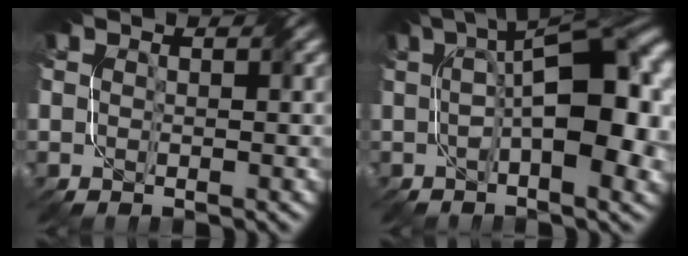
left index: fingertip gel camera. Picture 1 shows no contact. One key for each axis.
{"total": 12.3, "fx": 0.9, "fy": 4.7, "fz": 11.3, "tx": -0.162, "ty": 0.009, "tz": 0.018}